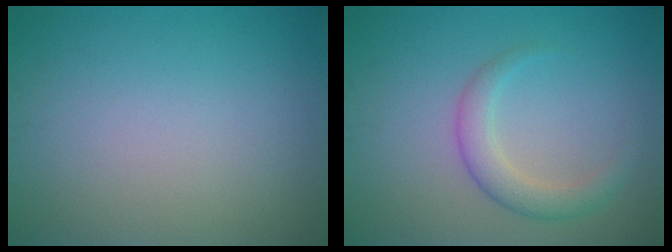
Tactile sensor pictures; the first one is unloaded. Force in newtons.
{"total": 2.8, "press": 2.8, "slide": 0.1}